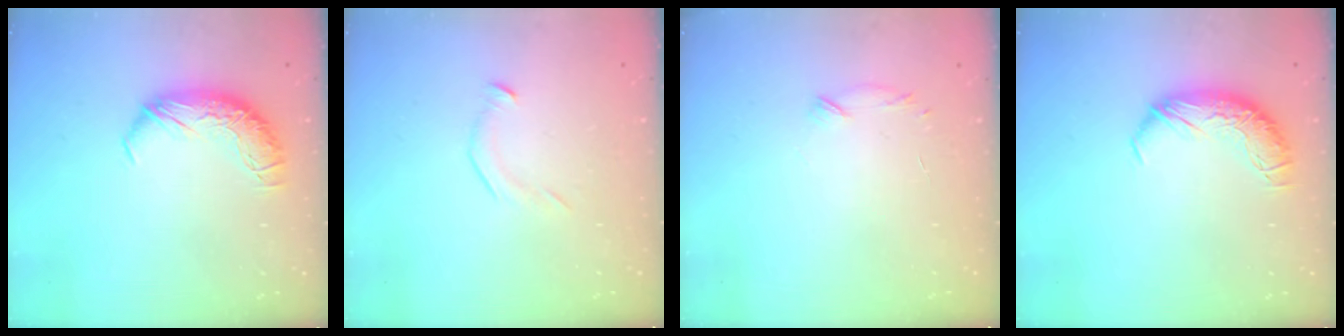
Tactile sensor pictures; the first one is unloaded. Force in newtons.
{"total": 5.2, "press": 5.1, "slide": 1.0}
{"total": 7.2, "press": 7.2, "slide": 0.8}
{"total": 0.0}